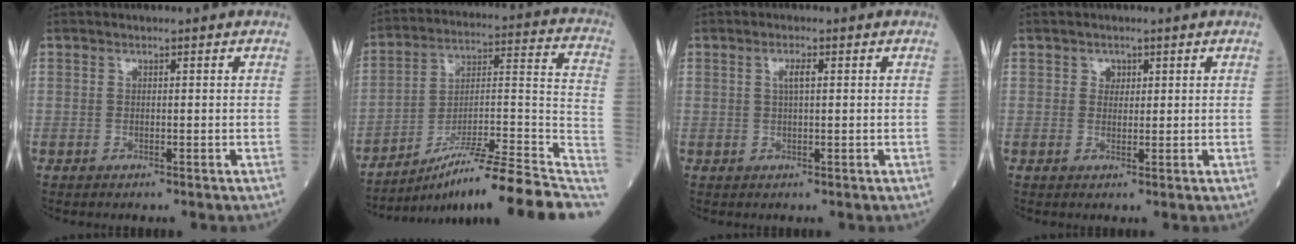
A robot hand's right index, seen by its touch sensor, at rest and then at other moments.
{"total": 22.0, "force": [-16.1, 1.2, 14.9], "torque": [-0.168, 0.017, -0.256]}
{"total": 1.8, "force": [0.5, 0.3, 1.7], "torque": [-0.032, 0.003, 0.007]}
{"total": 1.4, "force": [0.6, 1.2, 0.5], "torque": [-0.001, -0.001, 0.006]}